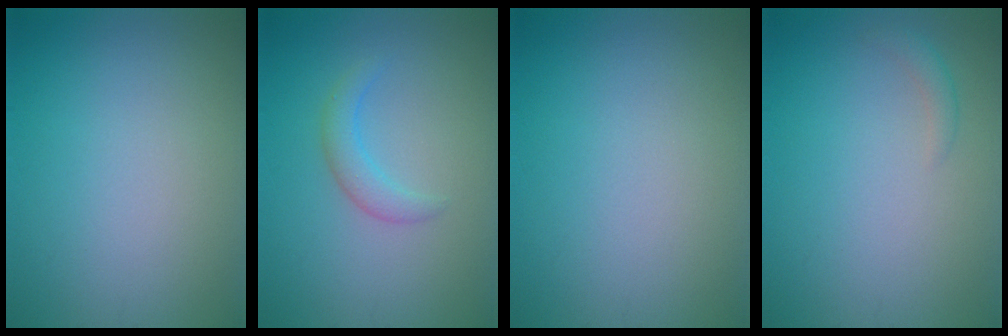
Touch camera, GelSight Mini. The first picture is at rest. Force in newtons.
{"total": 1.9, "press": 1.8, "slide": 0.3}
{"total": 0.0}
{"total": 1.0, "press": 1.0, "slide": 0.0}